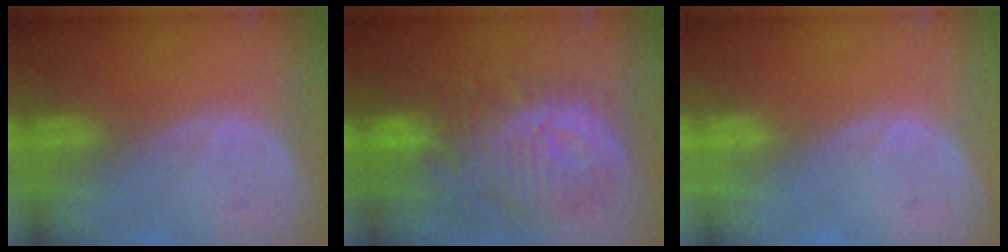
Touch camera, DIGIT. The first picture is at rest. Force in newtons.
{"total": 12.5, "press": 11.1, "slide": 5.7}
{"total": 0.0}